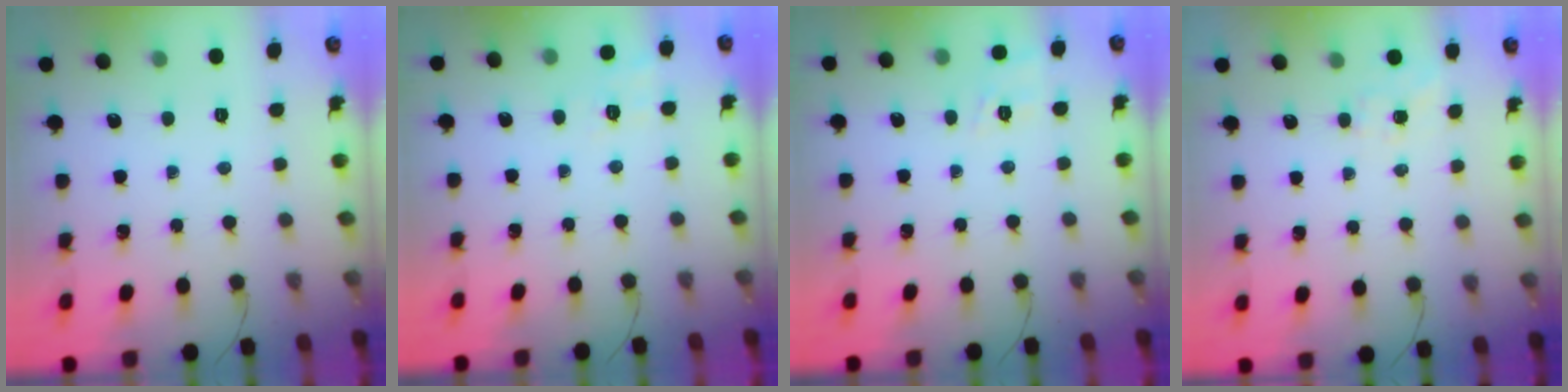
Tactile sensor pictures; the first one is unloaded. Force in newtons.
{"total": 3.6, "press": 2.9, "slide": 2.1}
{"total": 2.7, "press": 2.0, "slide": 1.8}
{"total": 2.9, "press": 2.5, "slide": 1.5}